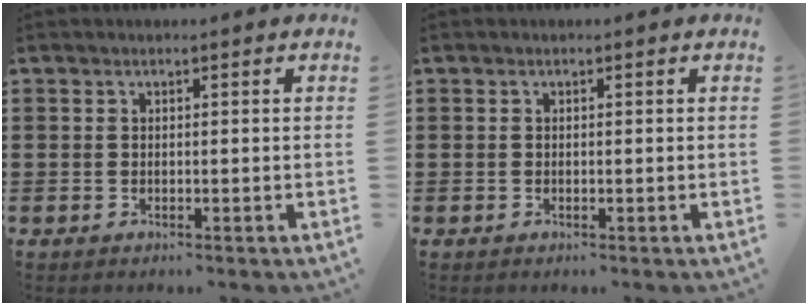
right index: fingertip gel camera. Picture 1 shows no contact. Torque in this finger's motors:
{"motor_torque": [-0.07, 0.33, 0.00, 0.00]}